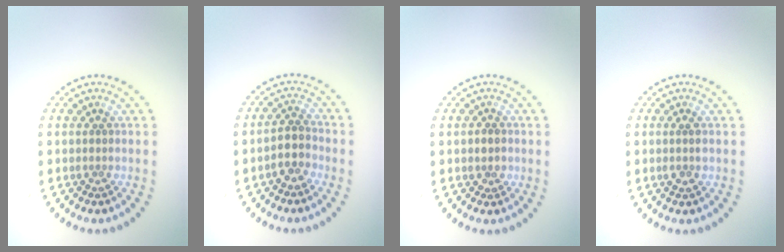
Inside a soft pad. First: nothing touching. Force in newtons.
{"total": 2.4, "press": 2.0, "slide": 1.3}
{"total": 1.0, "press": 0.9, "slide": 0.4}
{"total": 1.2, "press": 1.1, "slide": 0.6}